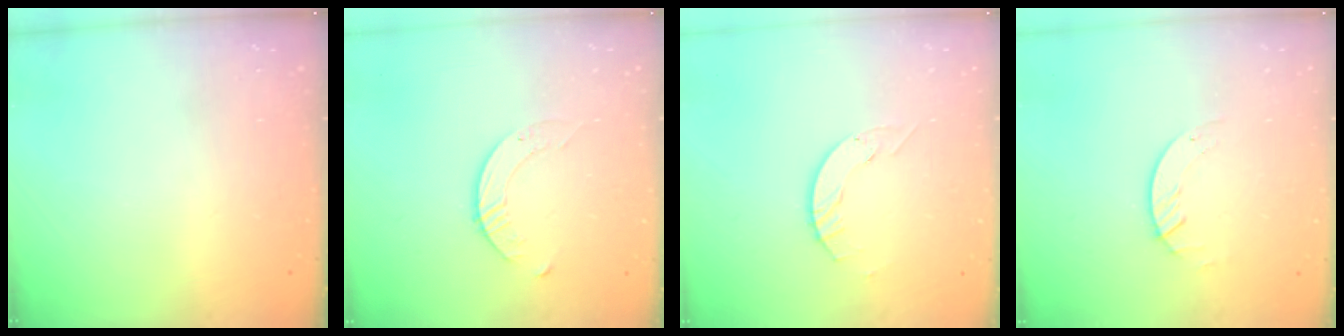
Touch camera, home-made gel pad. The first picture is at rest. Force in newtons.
{"total": 2.8, "press": 2.8, "slide": 0.3}
{"total": 2.1, "press": 2.1, "slide": 0.3}
{"total": 1.2, "press": 1.1, "slide": 0.2}